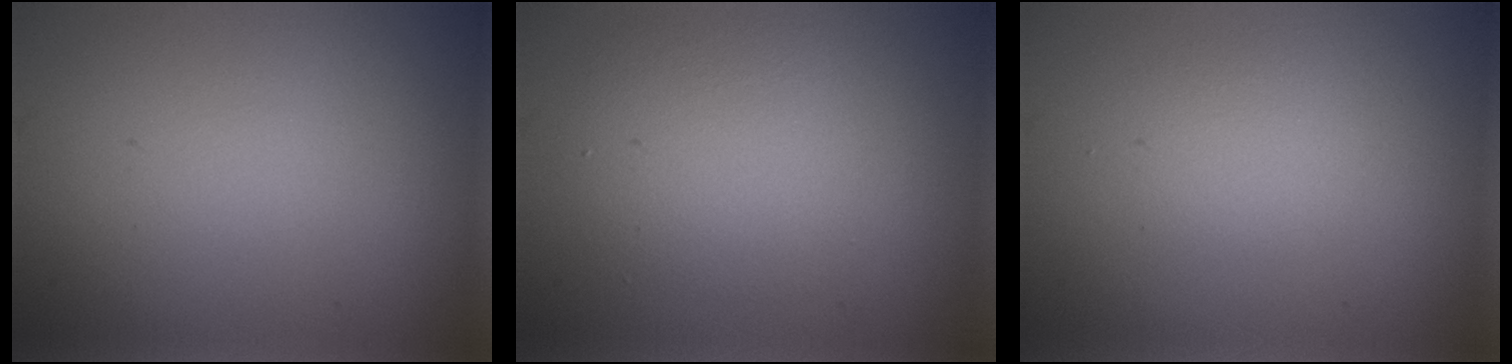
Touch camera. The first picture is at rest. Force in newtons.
{"total": 4.4, "press": 4.3, "slide": 0.6}
{"total": 1.5, "press": 1.5, "slide": 0.1}